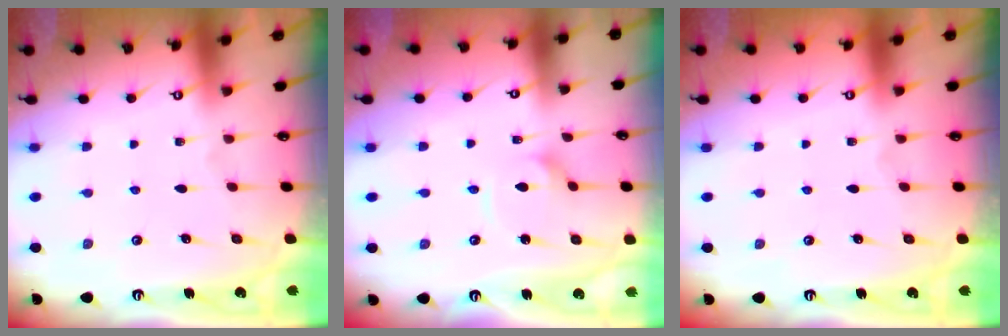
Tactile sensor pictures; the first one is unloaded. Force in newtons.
{"total": 2.3, "press": 2.3, "slide": 0.3}
{"total": 0.0}